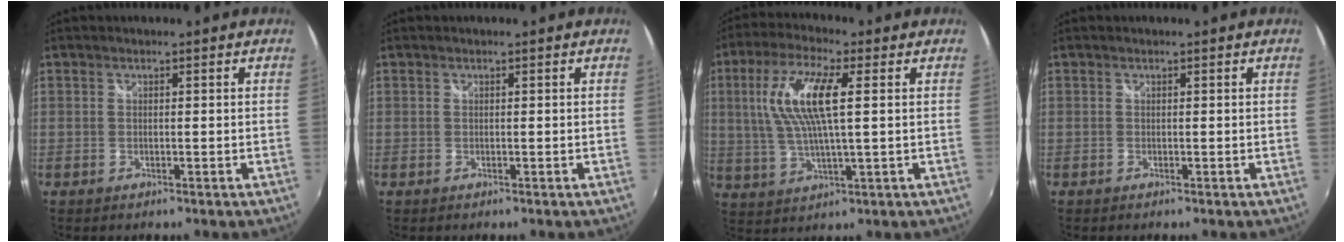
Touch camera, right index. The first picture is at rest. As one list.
[{"total": 0.0}, {"total": 12.1, "force": [2.6, 3.0, 11.5], "torque": [-0.228, 0.009, 0.051]}, {"total": 0.0}]